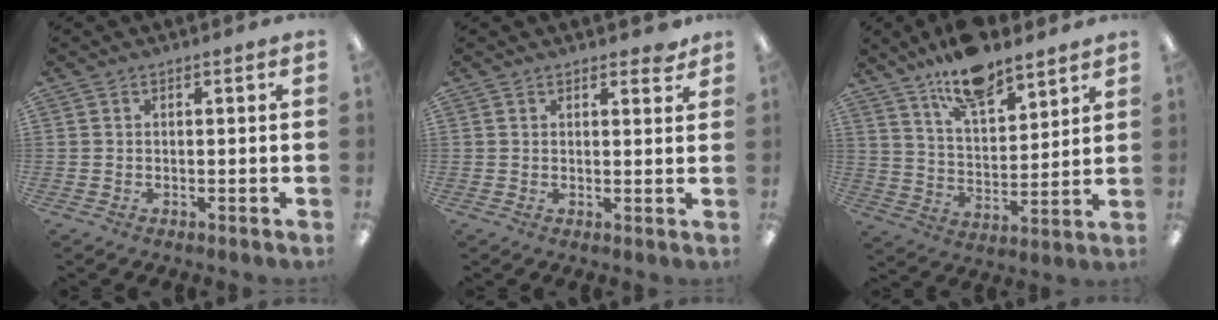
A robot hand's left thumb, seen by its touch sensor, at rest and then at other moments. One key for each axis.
{"total": 2.0, "fx": 1.6, "fy": 0.9, "fz": 0.7, "tx": 0.000, "ty": -0.006, "tz": 0.027}
{"total": 13.2, "fx": 10.6, "fy": 4.9, "fz": 6.0, "tx": -0.100, "ty": -0.057, "tz": 0.191}